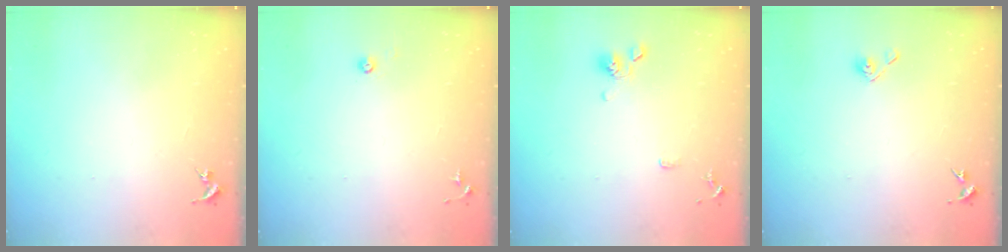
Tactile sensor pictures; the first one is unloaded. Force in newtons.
{"total": 3.1, "press": 3.0, "slide": 0.8}
{"total": 9.1, "press": 8.9, "slide": 1.9}
{"total": 5.3, "press": 4.9, "slide": 2.0}